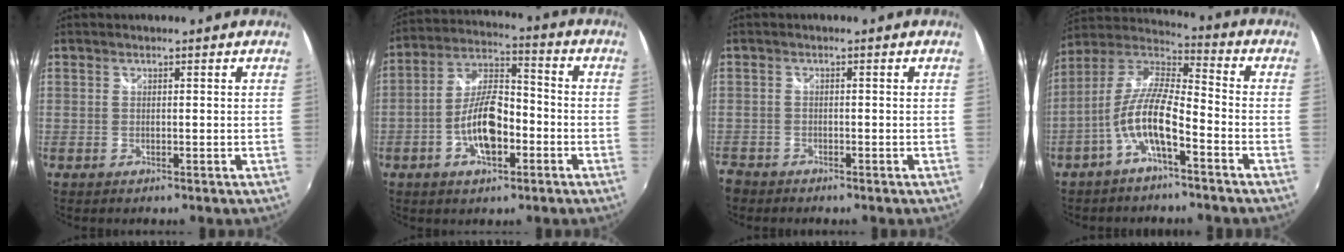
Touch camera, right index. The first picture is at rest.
{"total": 11.5, "force": [-4.0, 5.2, 9.4], "torque": [-0.190, 0.014, -0.068]}
{"total": 3.3, "force": [-2.6, 2.2, 0.2], "torque": [-0.018, -0.001, -0.054]}
{"total": 10.8, "force": [-4.9, 2.8, 9.2], "torque": [-0.195, 0.007, -0.093]}